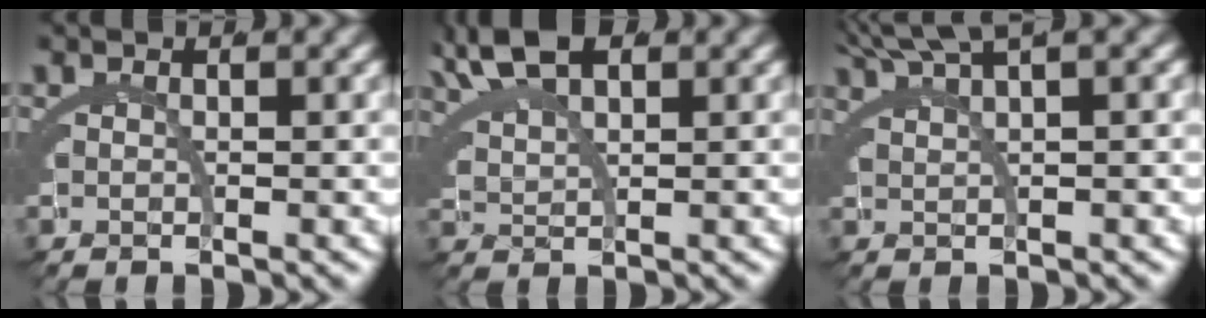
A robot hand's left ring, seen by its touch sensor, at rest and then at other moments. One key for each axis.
{"total": 4.2, "fx": 3.5, "fy": 0.5, "fz": 2.1, "tx": -0.050, "ty": 0.005, "tz": 0.069}
{"total": 3.1, "fx": 2.7, "fy": -0.6, "fz": 1.4, "tx": -0.007, "ty": 0.020, "tz": 0.046}